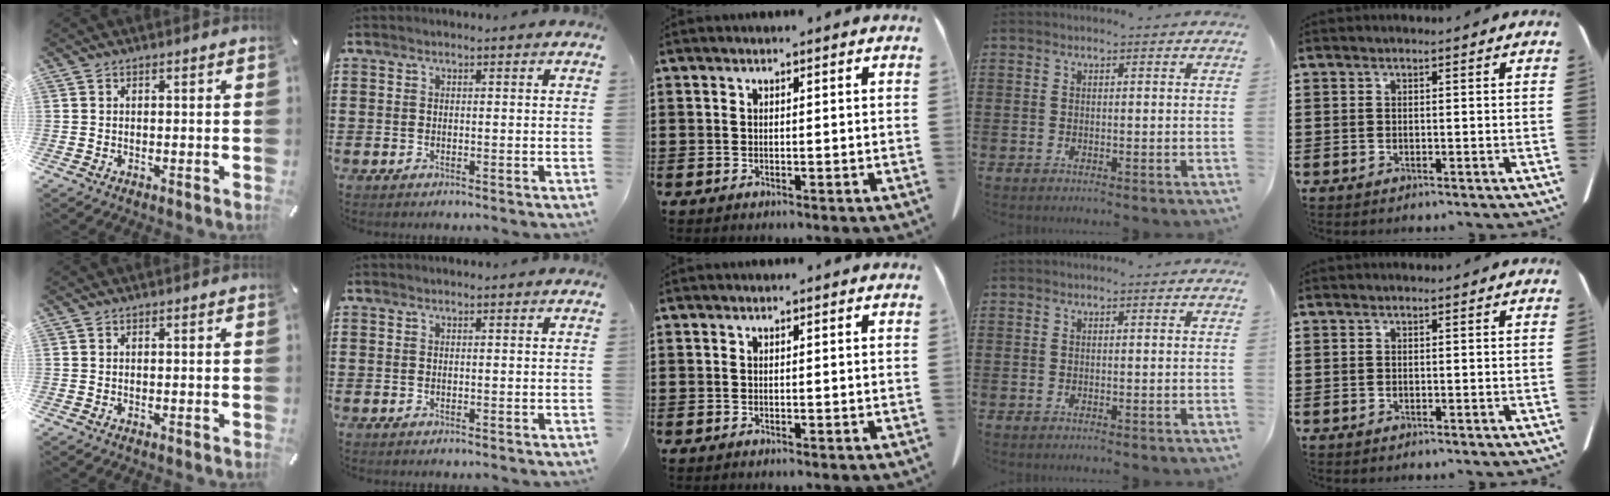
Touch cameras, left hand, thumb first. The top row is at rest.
{}